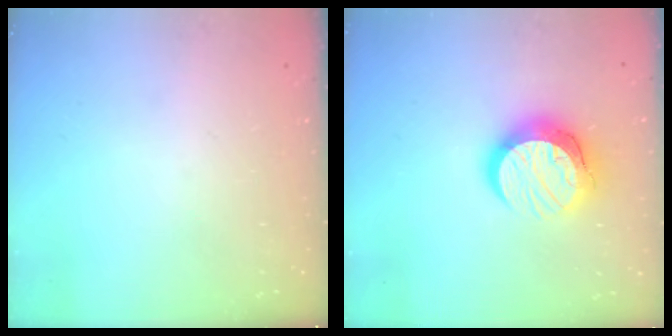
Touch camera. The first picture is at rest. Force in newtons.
{"total": 14.1, "press": 14.0, "slide": 1.1}